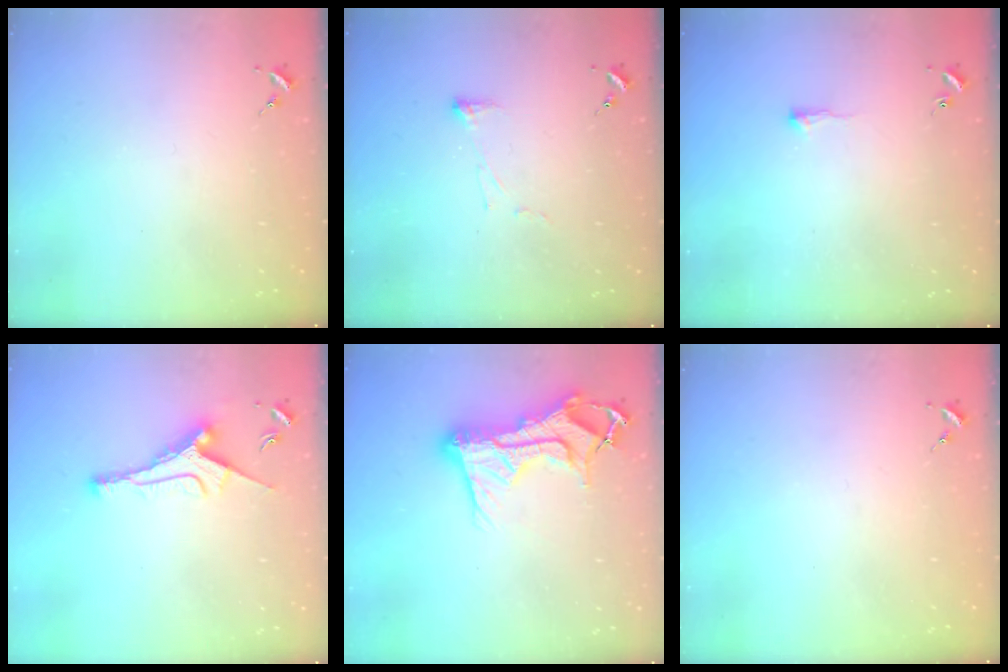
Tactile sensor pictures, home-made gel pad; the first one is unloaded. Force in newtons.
{"total": 3.8, "press": 3.8, "slide": 0.6}
{"total": 3.9, "press": 3.8, "slide": 0.7}
{"total": 10.1, "press": 10.1, "slide": 0.3}
{"total": 19.3, "press": 19.2, "slide": 1.9}
{"total": 0.0}